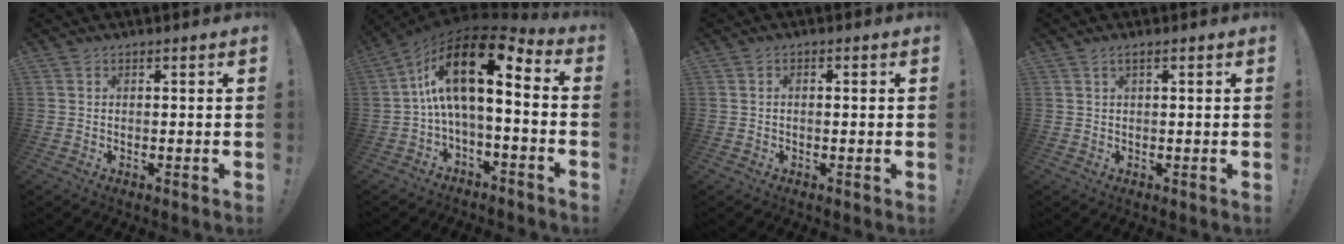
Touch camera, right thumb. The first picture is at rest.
{"total": 16.5, "force": [3.4, 6.0, 15.0], "torque": [-0.267, -0.025, 0.056]}
{"total": 0.9, "force": [-0.5, 0.3, 0.7], "torque": [-0.010, 0.002, -0.009]}
{"total": 1.3, "force": [0.4, 0.2, 1.2], "torque": [-0.021, -0.001, 0.006]}